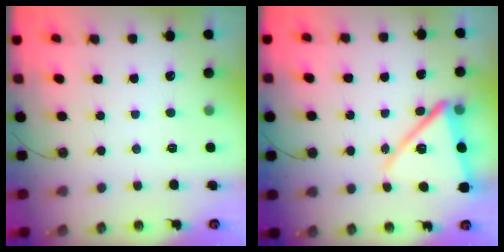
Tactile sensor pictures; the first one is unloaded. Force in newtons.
{"total": 15.0, "press": 14.9, "slide": 1.7}